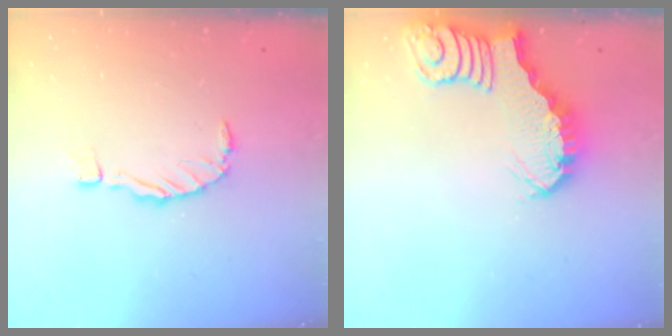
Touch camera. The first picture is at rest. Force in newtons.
{"total": 2.8, "press": 2.8, "slide": 0.4}